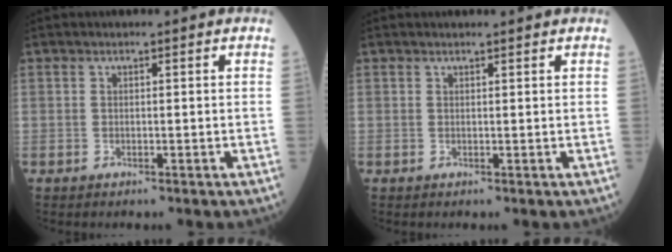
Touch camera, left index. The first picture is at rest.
{"total": 1.4, "force": [1.3, 0.0, 0.4], "torque": [-0.007, 0.006, 0.019]}